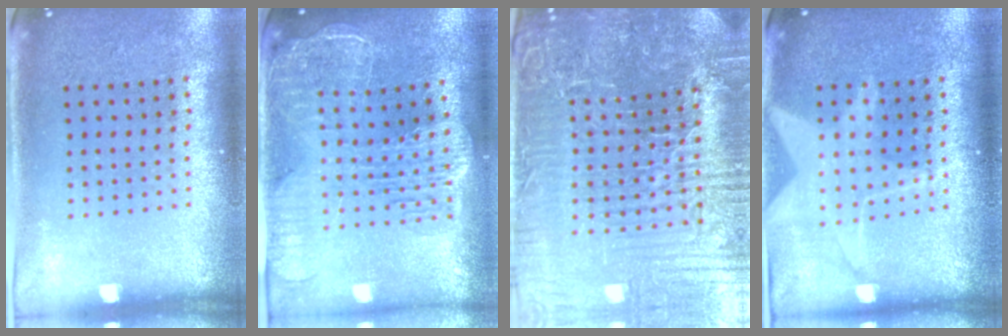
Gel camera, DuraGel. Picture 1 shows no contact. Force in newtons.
{"total": 2.7, "press": 2.3, "slide": 1.4}
{"total": 7.2, "press": 6.4, "slide": 3.3}
{"total": 1.5, "press": 1.3, "slide": 0.6}